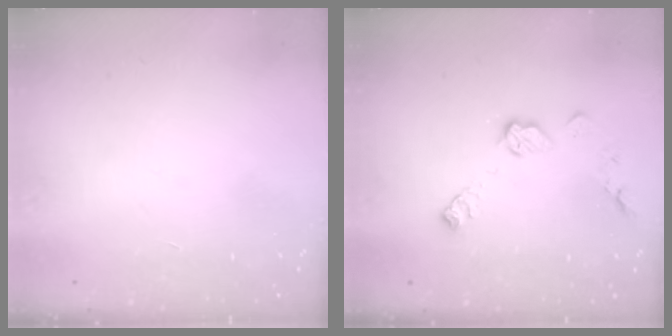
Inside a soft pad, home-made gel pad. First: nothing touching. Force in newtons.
{"total": 8.7, "press": 8.7, "slide": 0.3}